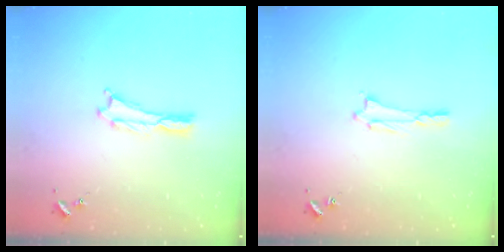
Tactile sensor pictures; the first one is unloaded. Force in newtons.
{"total": 0.8, "press": 0.8, "slide": 0.1}